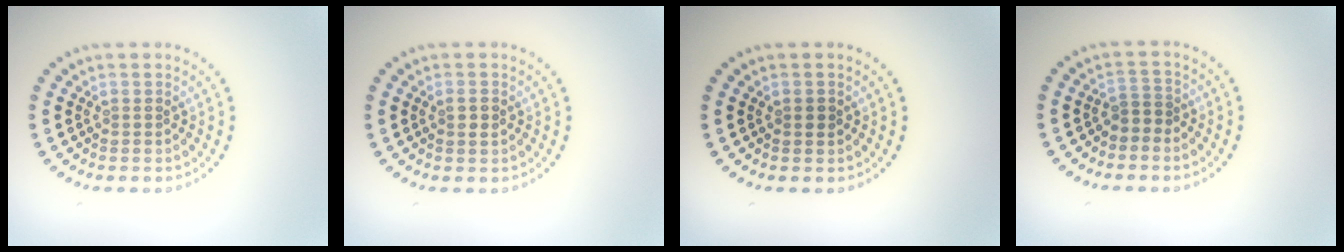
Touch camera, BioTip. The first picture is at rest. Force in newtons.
{"total": 1.1, "press": 1.1, "slide": 0.3}
{"total": 0.9, "press": 0.9, "slide": 0.0}
{"total": 1.5, "press": 1.2, "slide": 0.9}